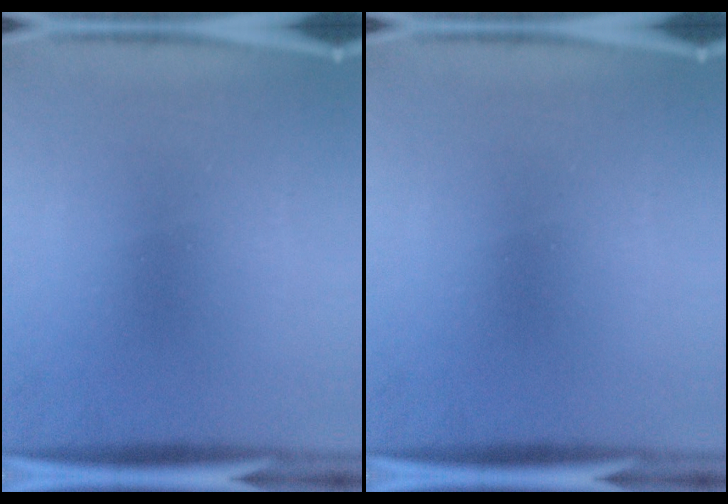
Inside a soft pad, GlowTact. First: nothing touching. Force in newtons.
{"total": 0.0}